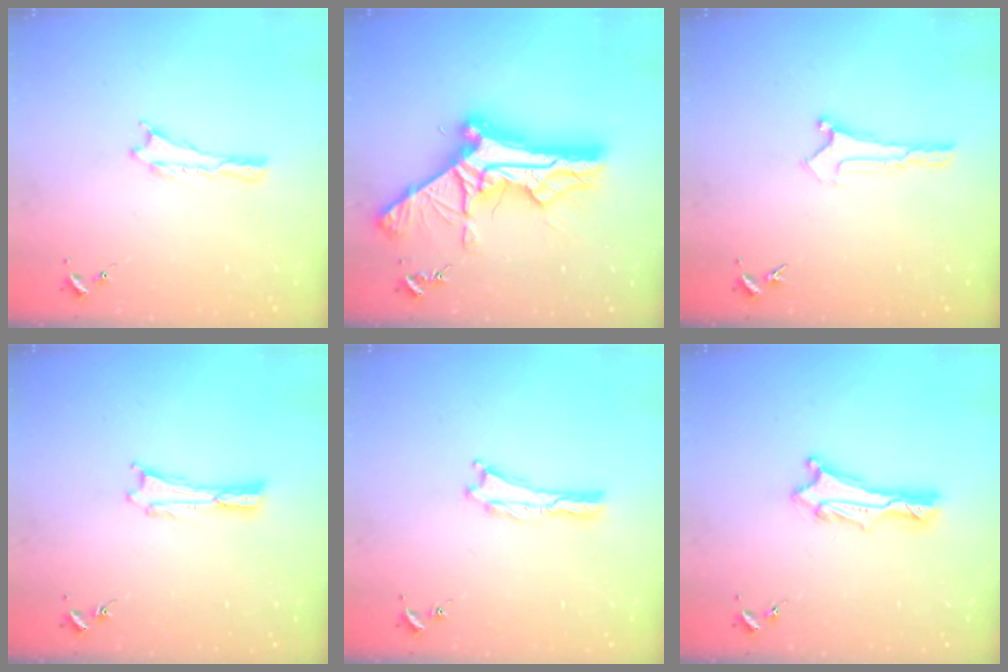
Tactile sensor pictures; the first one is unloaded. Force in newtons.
{"total": 14.5, "press": 14.5, "slide": 1.5}
{"total": 0.0}
{"total": 0.0}
{"total": 0.0}
{"total": 1.5, "press": 1.5, "slide": 0.1}